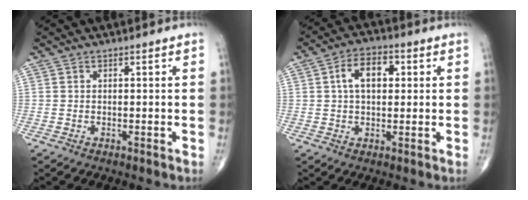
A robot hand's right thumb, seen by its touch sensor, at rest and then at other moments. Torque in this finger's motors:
{"motor_torque": [0.80, 1.31, 0.26, -0.27, 0.15]}